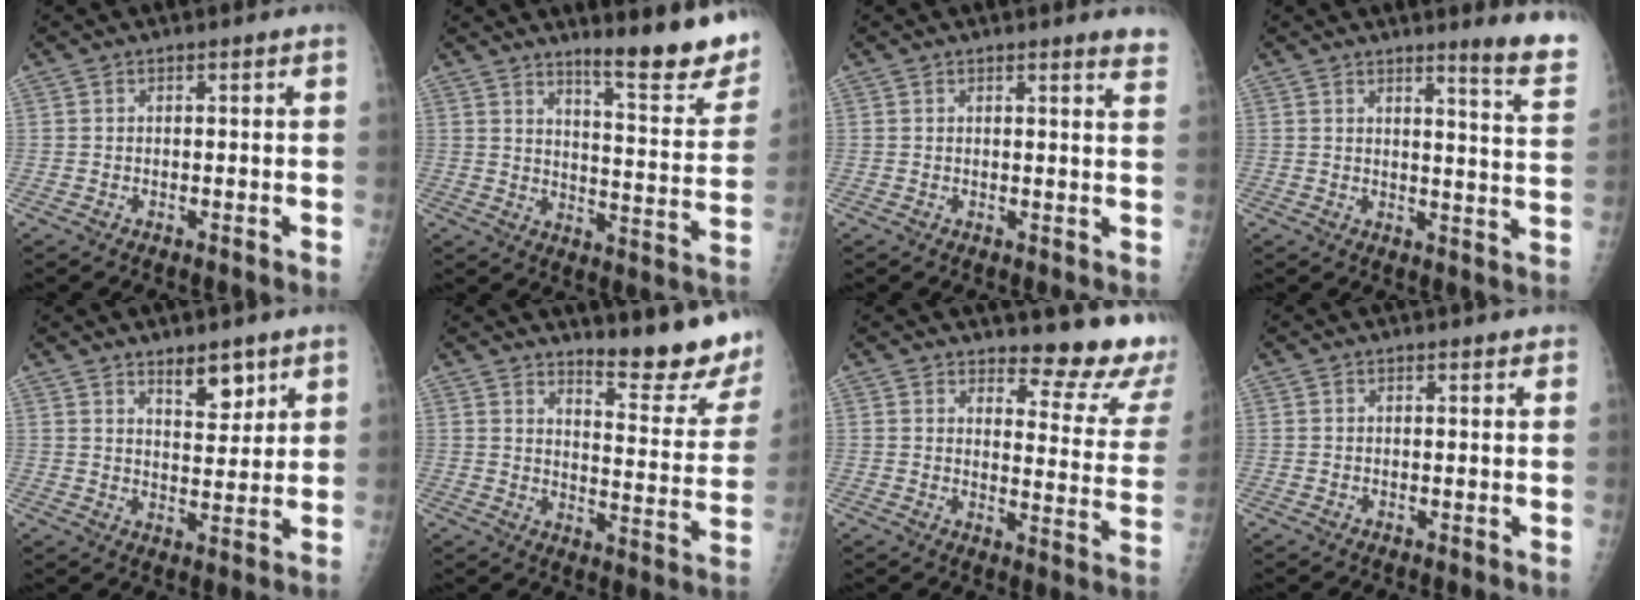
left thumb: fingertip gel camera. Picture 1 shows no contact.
{"total": 15.2, "force": [11.5, 2.4, 9.6], "torque": [-0.099, -0.092, 0.158]}
{"total": 3.5, "force": [3.2, 0.2, 1.5], "torque": [-0.016, -0.019, 0.021]}
{"total": 9.3, "force": [7.5, -0.1, 5.5], "torque": [-0.053, -0.065, 0.080]}
{"total": 6.4, "force": [4.2, 2.7, 3.9], "torque": [-0.038, -0.032, 0.067]}
{"total": 13.7, "force": [12.2, 1.3, 6.0], "torque": [-0.057, -0.139, 0.155]}
{"total": 13.6, "force": [12.5, 2.8, 4.6], "torque": [-0.025, -0.140, 0.137]}
{"total": 0.8, "force": [0.7, 0.3, 0.3], "torque": [-0.003, -0.003, 0.008]}